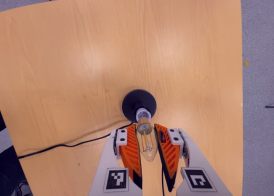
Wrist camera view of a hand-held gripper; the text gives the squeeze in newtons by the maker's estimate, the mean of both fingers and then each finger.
{"total": 20.9, "left": 22.7, "right": 19.2}